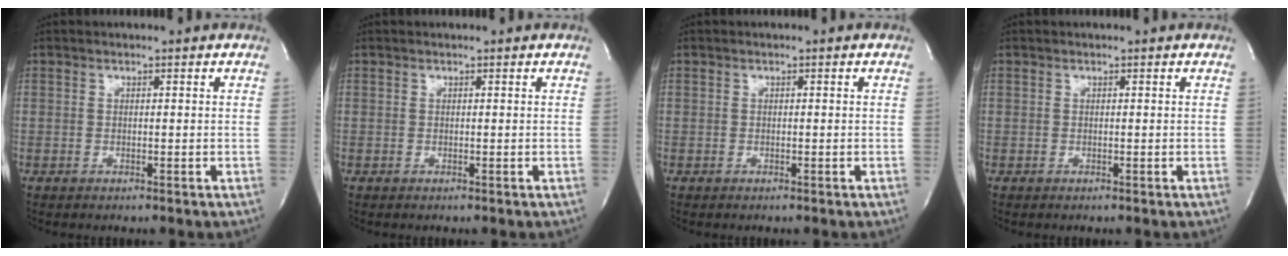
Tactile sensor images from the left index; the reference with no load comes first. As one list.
[{"total": 0.6, "force": [0.6, 0.1, 0.1], "torque": [-0.008, 0.006, 0.008]}, {"total": 0.0}, {"total": 0.0}]